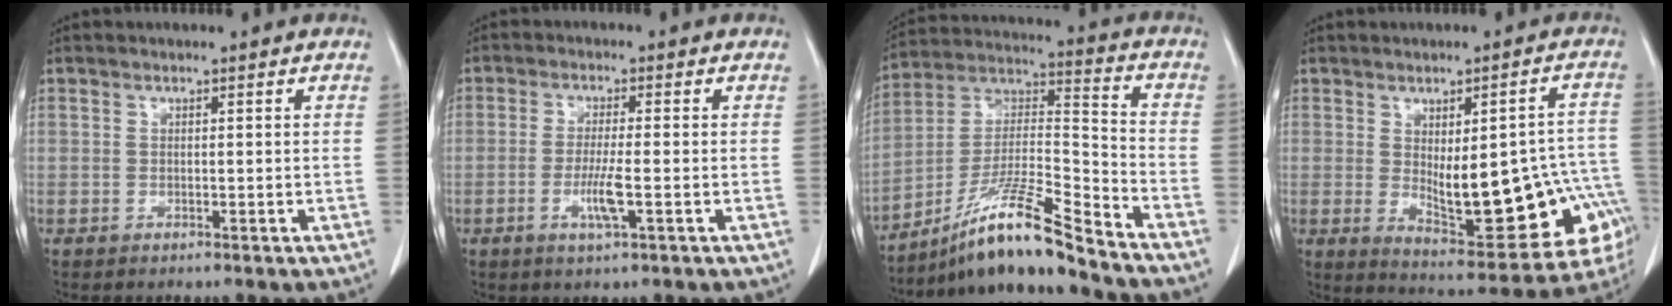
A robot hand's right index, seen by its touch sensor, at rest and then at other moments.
{"total": 4.6, "force": [-1.4, 0.2, 4.3], "torque": [-0.086, -0.008, -0.026]}
{"total": 14.7, "force": [-11.9, -0.6, 8.6], "torque": [-0.158, 0.009, -0.215]}
{"total": 19.6, "force": [-3.4, 6.6, 18.1], "torque": [-0.163, 0.024, -0.015]}